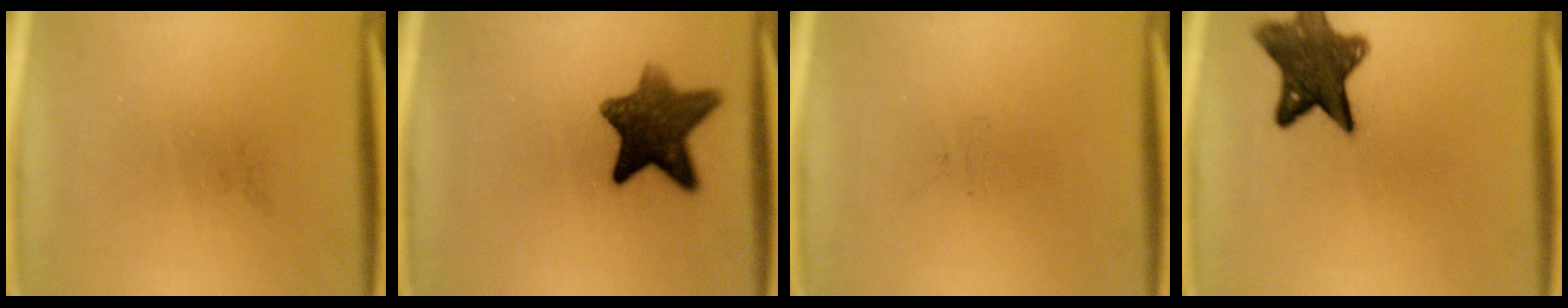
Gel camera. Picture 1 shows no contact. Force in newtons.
{"total": 10.3}
{"total": 0.0}
{"total": 10.8}